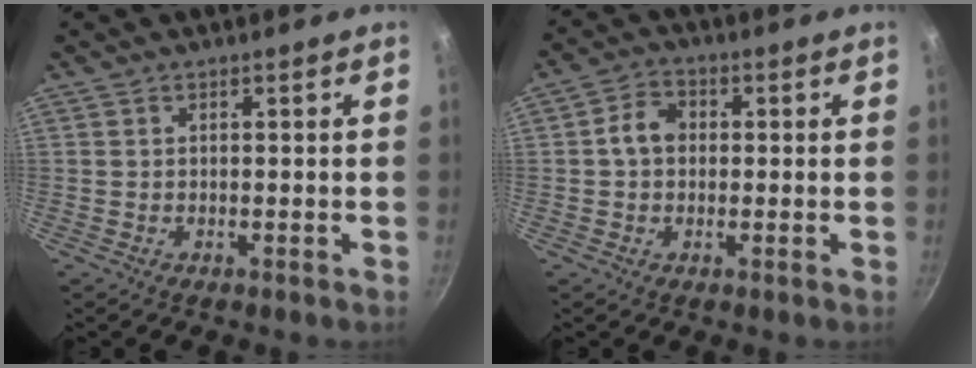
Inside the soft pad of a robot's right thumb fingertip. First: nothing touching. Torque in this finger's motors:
{"motor_torque": [-0.25, 1.06, 0.55, -0.46, 0.00]}